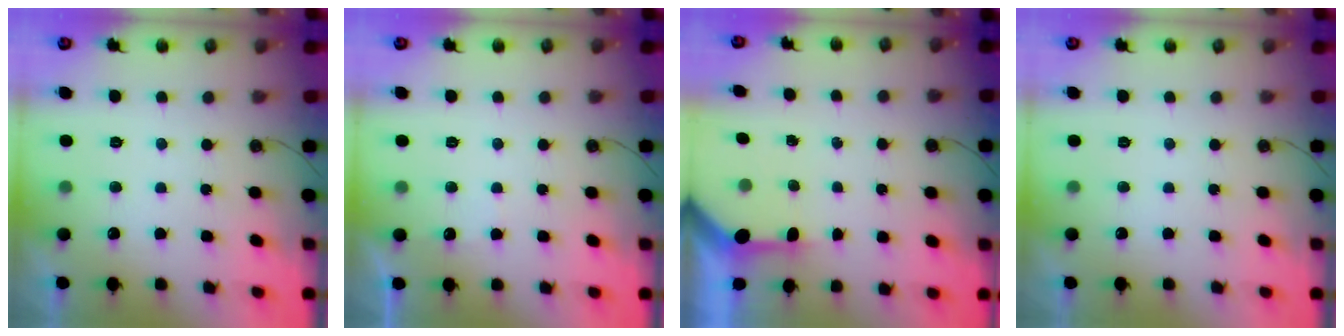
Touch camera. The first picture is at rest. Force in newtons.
{"total": 2.5, "press": 2.5, "slide": 0.5}
{"total": 3.5, "press": 3.5, "slide": 0.4}
{"total": 0.0}